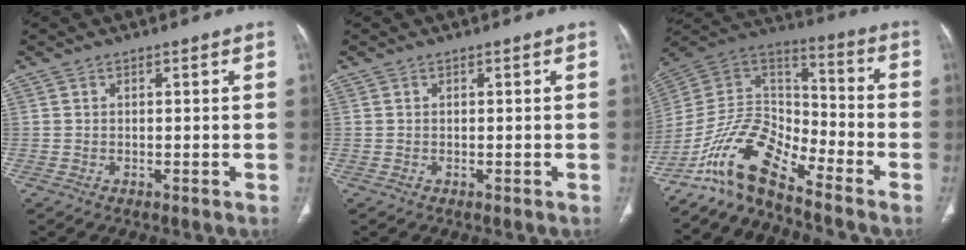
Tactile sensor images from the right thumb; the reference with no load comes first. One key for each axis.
{"total": 0.0}
{"total": 13.7, "fx": -10.8, "fy": 4.8, "fz": 7.1, "tx": -0.120, "ty": 0.096, "tz": -0.212}